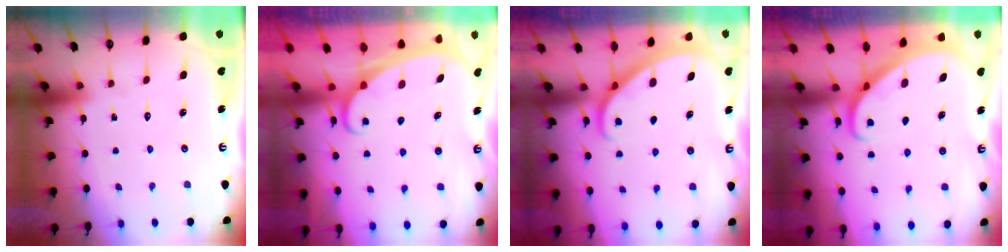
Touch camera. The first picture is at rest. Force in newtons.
{"total": 2.4, "press": 2.3, "slide": 0.4}
{"total": 2.2, "press": 2.2, "slide": 0.1}
{"total": 2.7, "press": 2.7, "slide": 0.3}